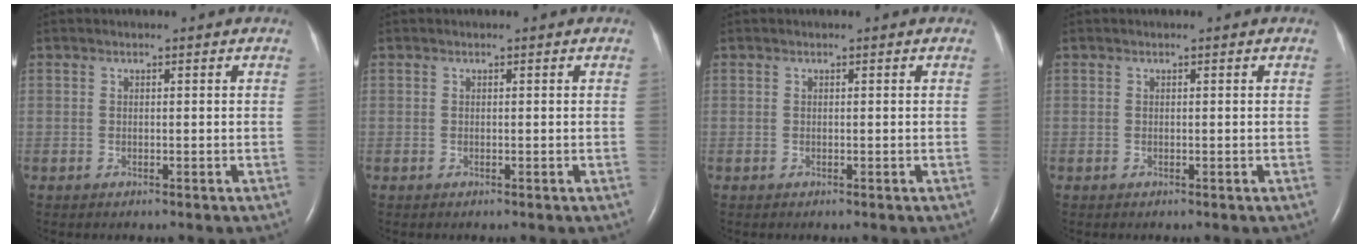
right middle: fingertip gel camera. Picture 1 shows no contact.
{"total": 0.0}
{"total": 0.0}
{"total": 0.0}